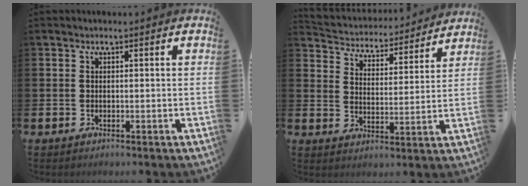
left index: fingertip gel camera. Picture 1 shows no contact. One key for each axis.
{"total": 4.3, "fx": 4.2, "fy": 1.2, "fz": 0.0, "tx": -0.031, "ty": -0.042, "tz": 0.067}